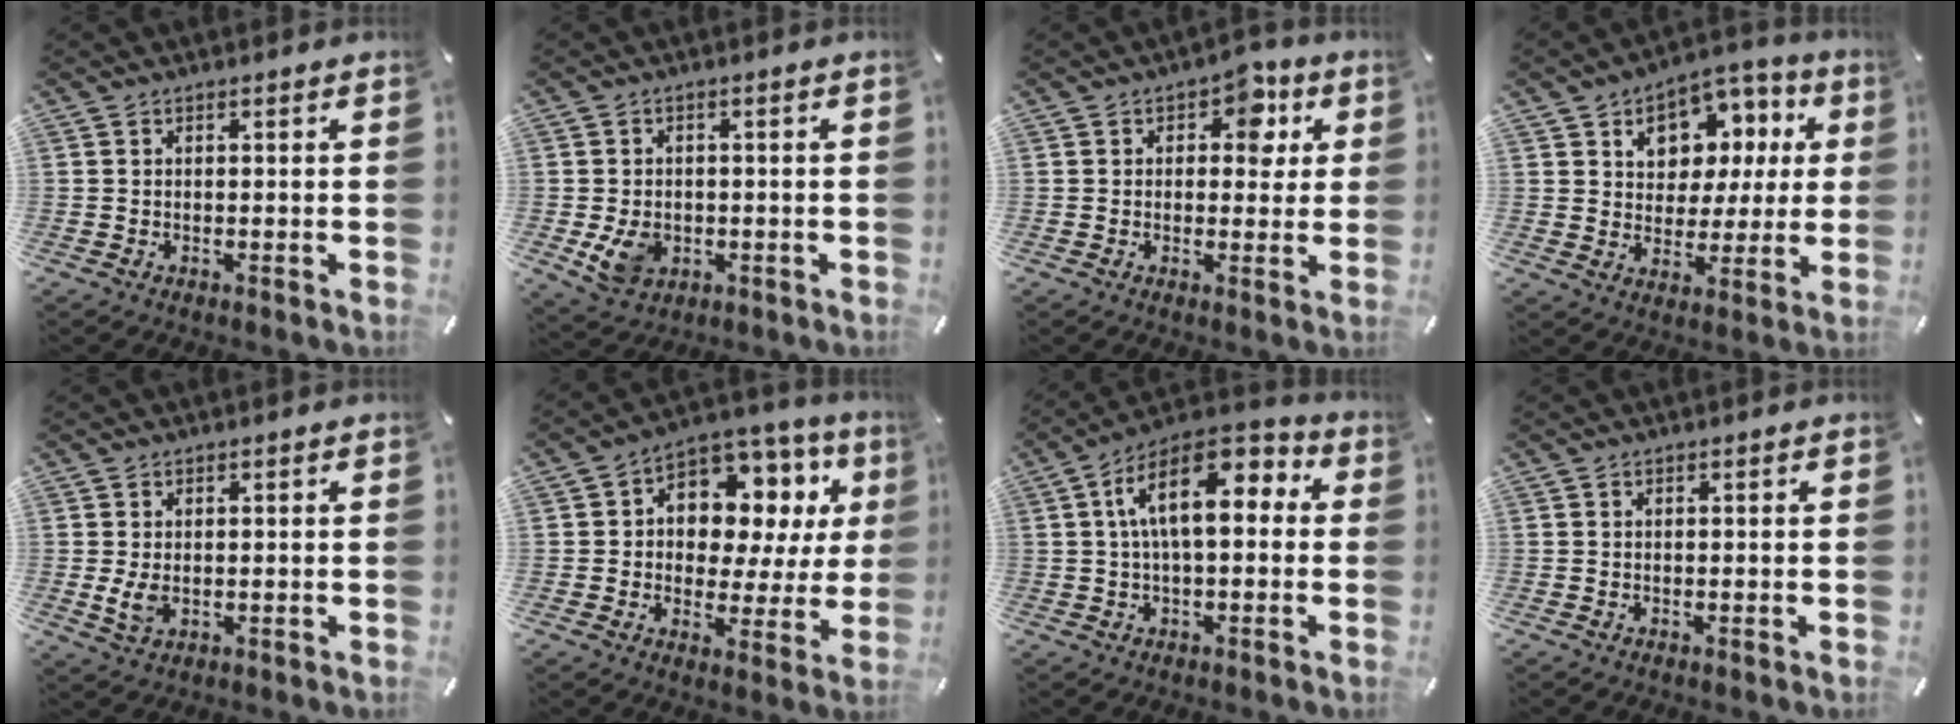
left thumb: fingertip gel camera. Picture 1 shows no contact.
{"total": 6.5, "force": [-1.1, 5.3, 3.6], "torque": [-0.071, 0.000, -0.020]}
{"total": 7.2, "force": [2.6, 5.0, 4.5], "torque": [-0.043, -0.003, 0.037]}
{"total": 9.8, "force": [3.3, 8.4, 3.7], "torque": [-0.057, -0.022, 0.059]}
{"total": 3.8, "force": [-0.1, 2.5, 2.8], "torque": [-0.056, -0.004, -0.004]}
{"total": 11.1, "force": [4.2, 8.7, 5.6], "torque": [-0.080, -0.043, 0.080]}
{"total": 14.1, "force": [3.4, 6.8, 11.9], "torque": [-0.215, -0.011, 0.058]}
{"total": 0.0}